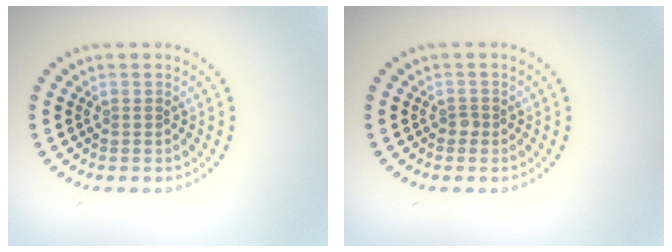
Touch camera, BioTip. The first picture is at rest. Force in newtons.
{"total": 0.6, "press": 0.5, "slide": 0.4}